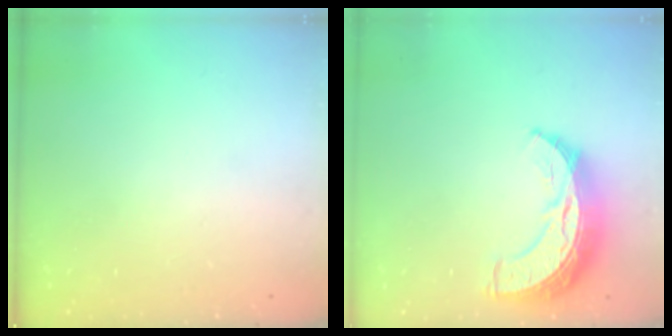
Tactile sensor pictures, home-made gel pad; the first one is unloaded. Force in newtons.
{"total": 14.1, "press": 14.1, "slide": 0.6}